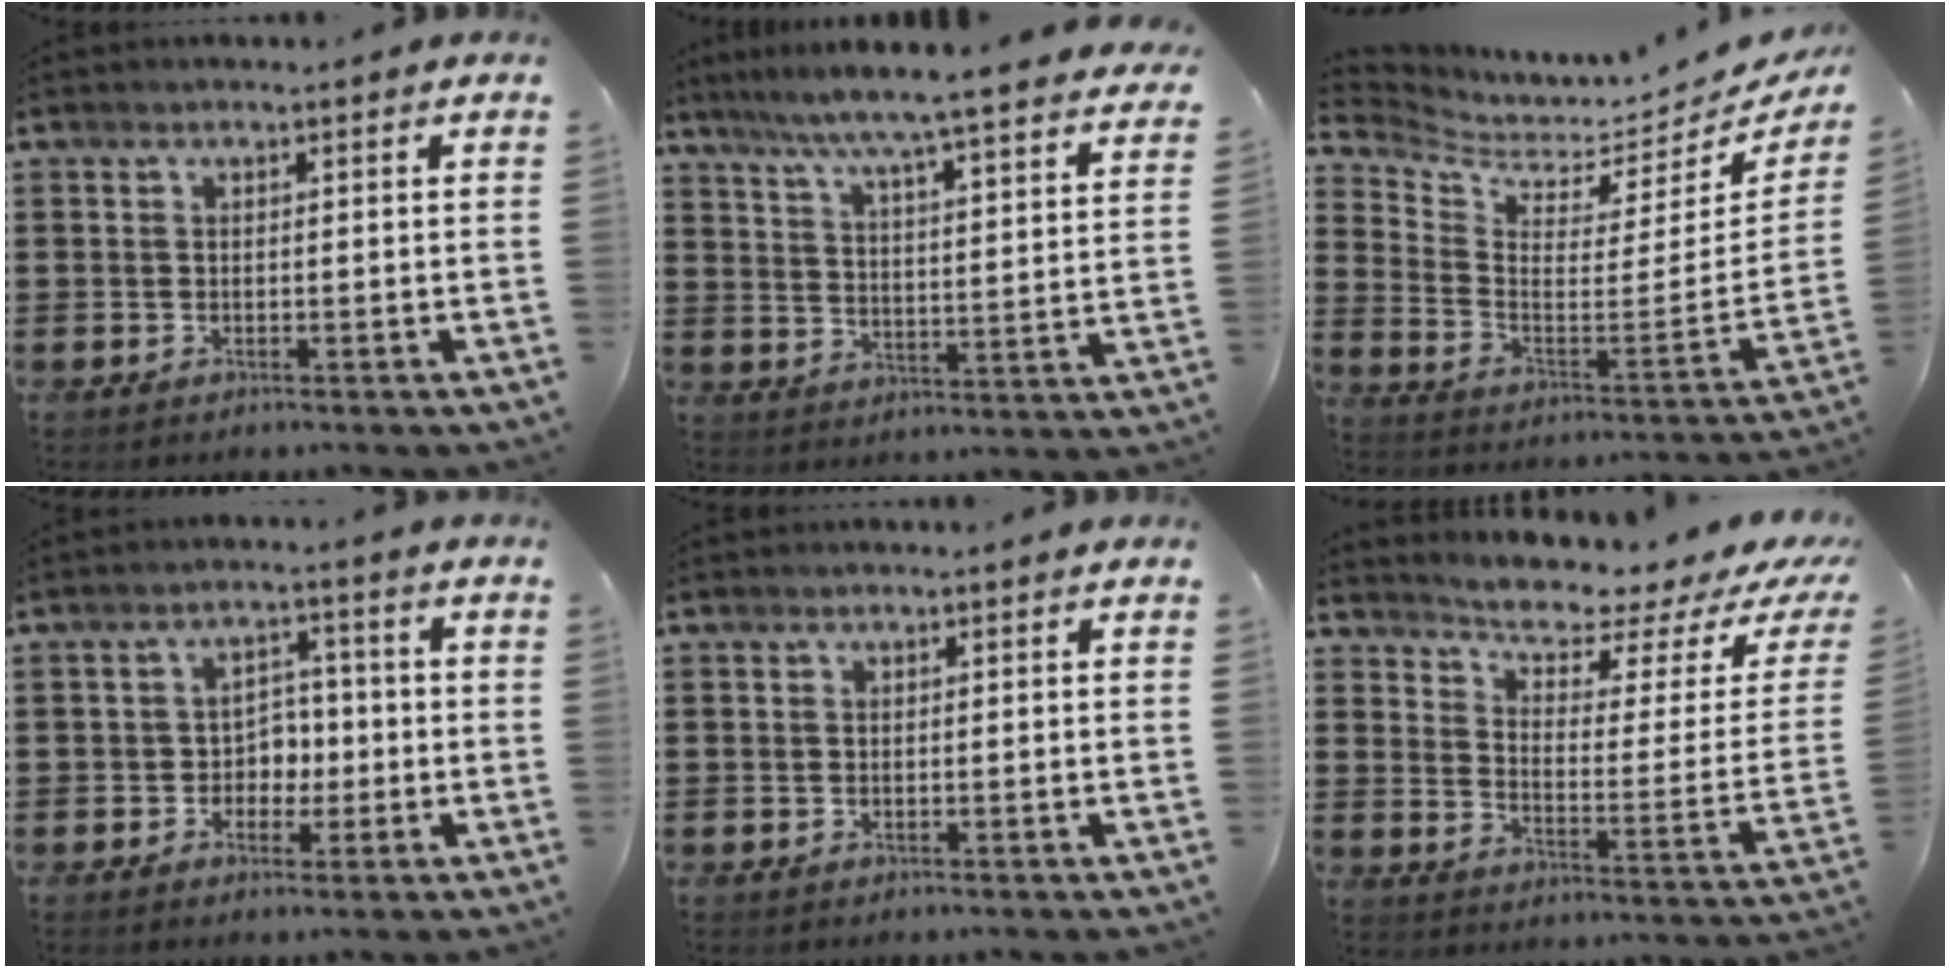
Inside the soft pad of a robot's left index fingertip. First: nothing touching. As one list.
[{"total": 5.8, "force": [5.1, -1.5, 2.4], "torque": [-0.069, -0.052, 0.078]}, {"total": 3.0, "force": [2.9, 0.4, 1.0], "torque": [-0.043, -0.053, 0.042]}, {"total": 3.7, "force": [-1.0, 3.0, 1.8], "torque": [-0.039, 0.002, -0.027]}, {"total": 0.0}, {"total": 4.2, "force": [3.6, 0.6, 1.9], "torque": [-0.051, -0.033, 0.055]}]